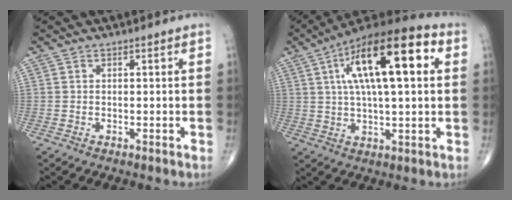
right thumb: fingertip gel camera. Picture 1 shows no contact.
{"total": 20.9, "force": [5.7, 7.3, 18.8], "torque": [-0.302, 0.016, 0.084]}